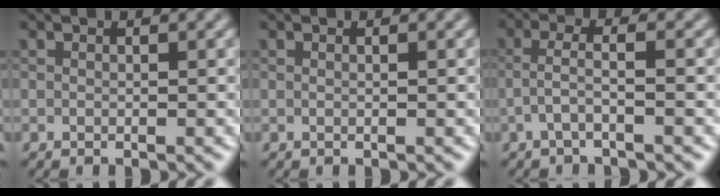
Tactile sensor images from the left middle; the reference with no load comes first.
{"total": 1.1, "force": [0.4, 0.6, 0.8], "torque": [-0.010, -0.012, -0.009]}
{"total": 2.4, "force": [-0.9, 0.6, 2.1], "torque": [-0.044, 0.002, -0.032]}